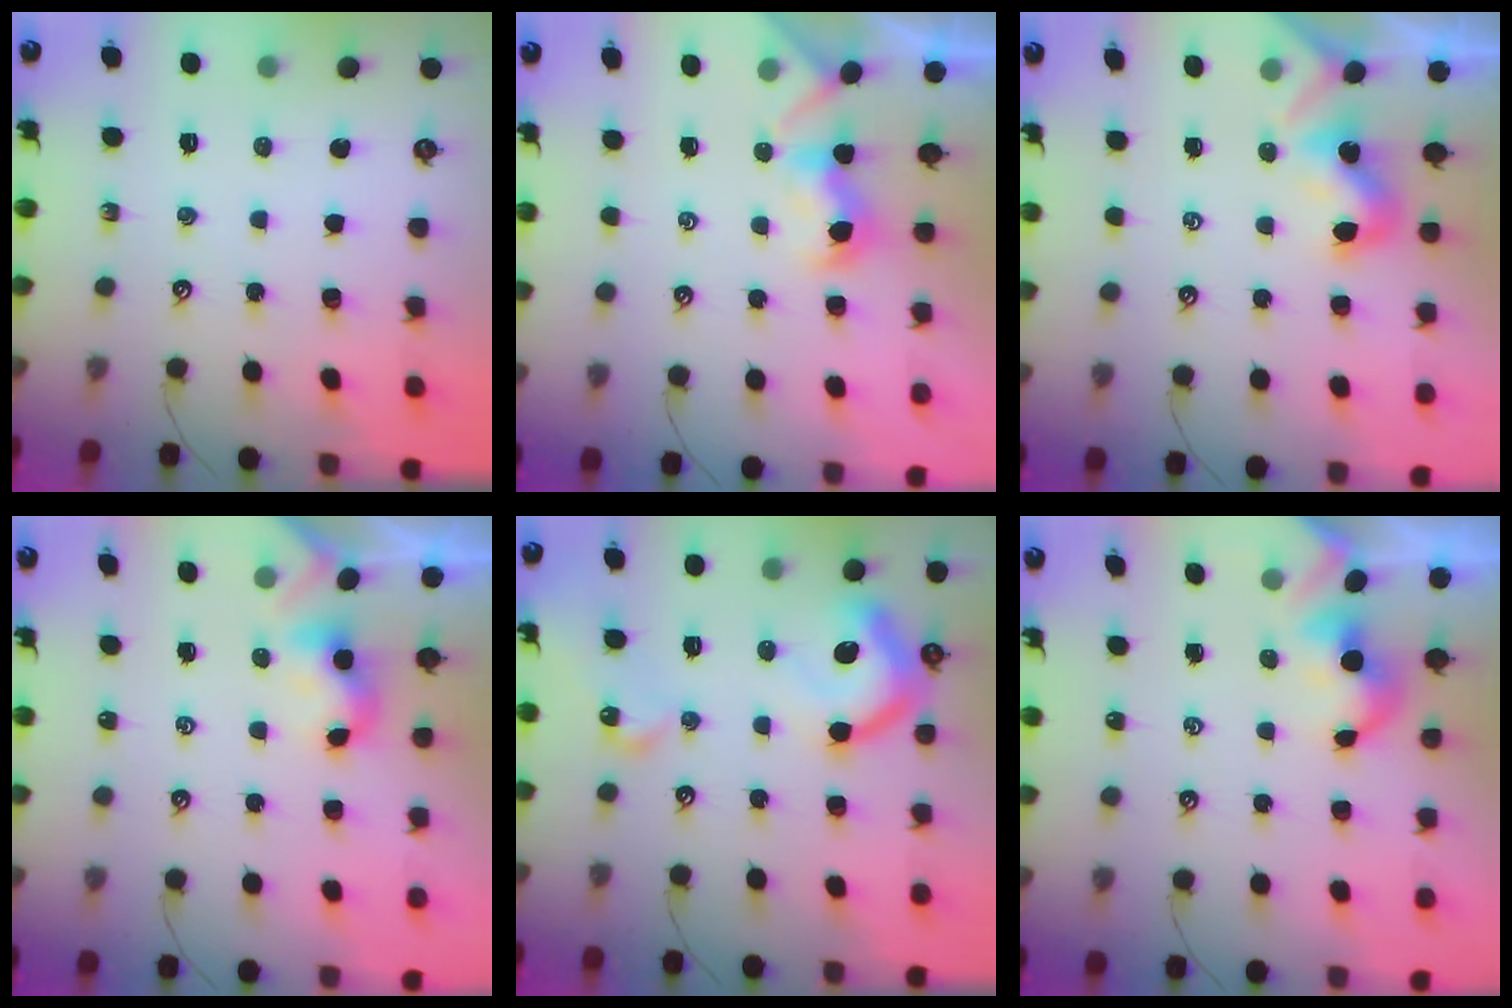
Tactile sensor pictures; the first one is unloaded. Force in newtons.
{"total": 2.3, "press": 2.2, "slide": 0.8}
{"total": 1.7, "press": 1.7, "slide": 0.1}
{"total": 2.2, "press": 2.2, "slide": 0.2}
{"total": 16.0, "press": 16.0, "slide": 1.2}
{"total": 2.1, "press": 2.1, "slide": 0.3}